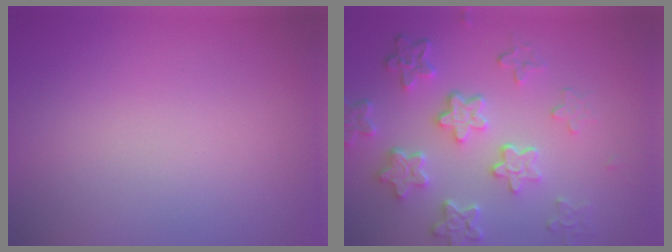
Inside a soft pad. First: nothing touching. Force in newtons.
{"total": 5.9, "press": 4.5, "slide": 3.9}